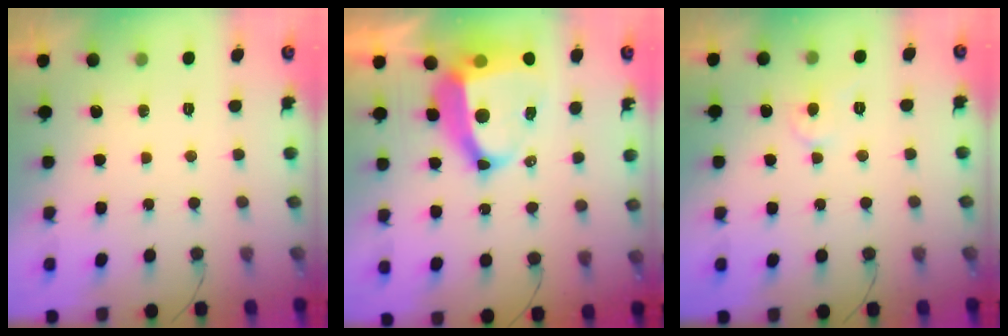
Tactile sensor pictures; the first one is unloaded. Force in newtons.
{"total": 14.6, "press": 14.5, "slide": 1.5}
{"total": 4.4, "press": 4.4, "slide": 0.6}